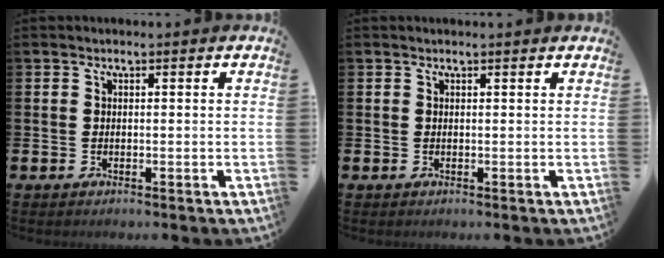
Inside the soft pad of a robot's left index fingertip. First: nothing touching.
{"total": 0.0}